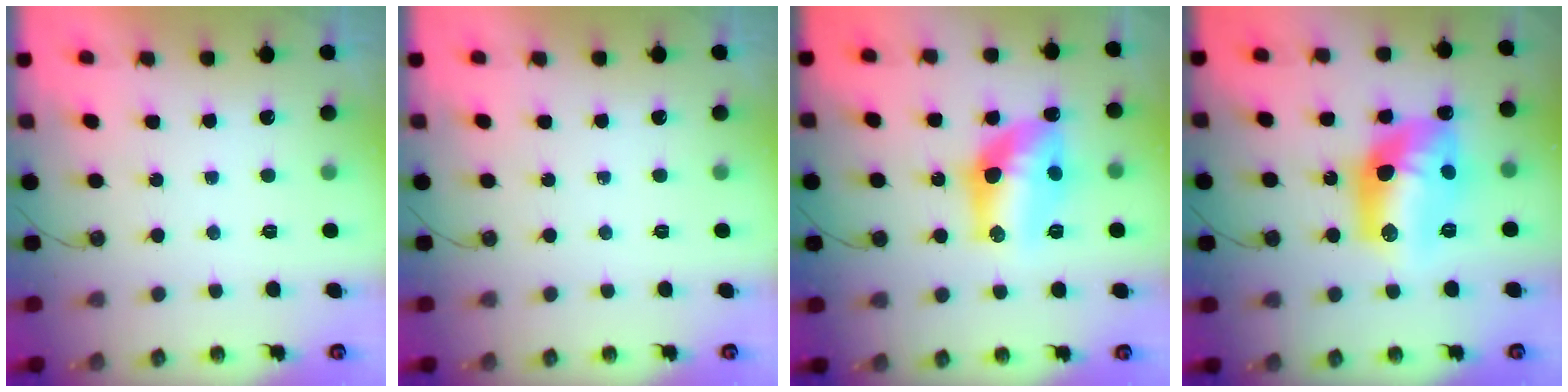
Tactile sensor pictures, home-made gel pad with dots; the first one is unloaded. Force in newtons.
{"total": 0.0}
{"total": 13.0, "press": 13.0, "slide": 1.0}
{"total": 16.0, "press": 15.9, "slide": 1.3}